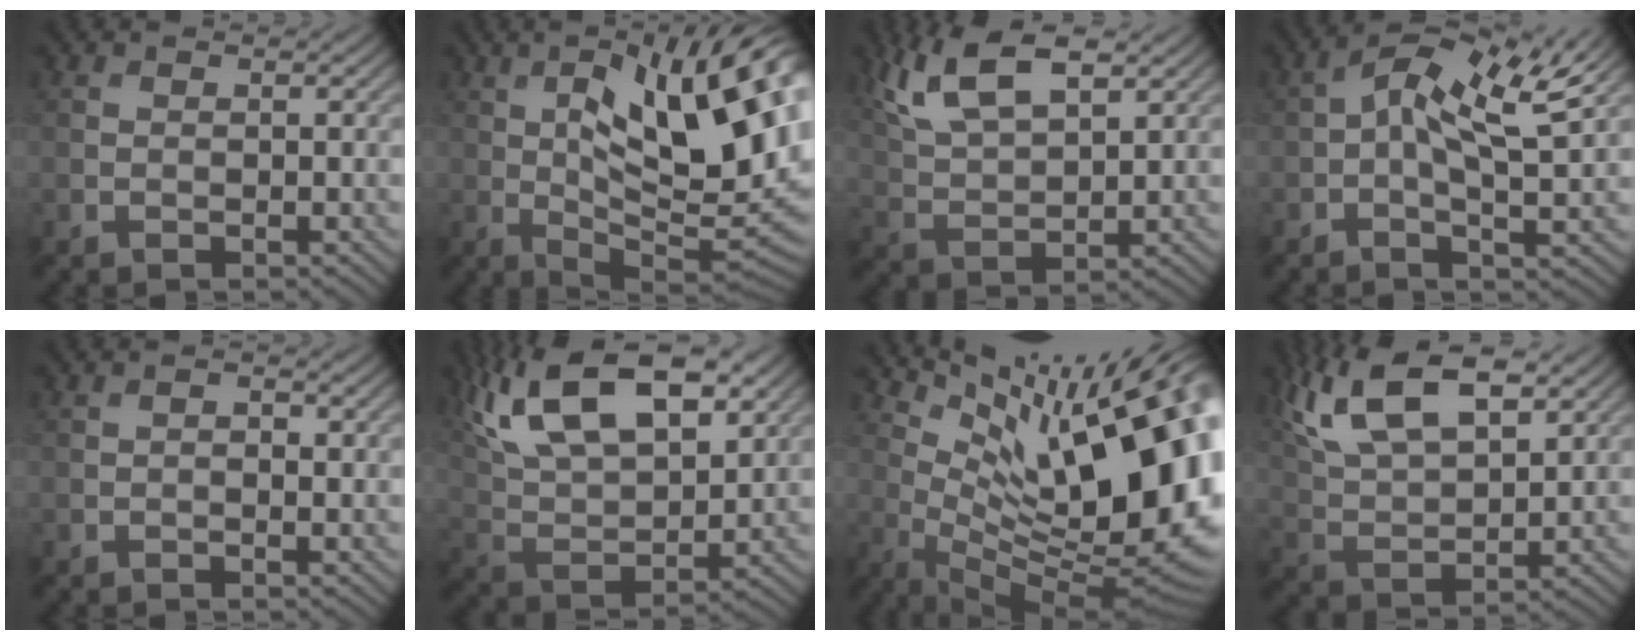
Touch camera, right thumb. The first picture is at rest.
{"total": 18.6, "force": [4.1, 6.9, 16.8], "torque": [-0.250, 0.022, 0.069]}
{"total": 10.1, "force": [5.9, 3.9, 7.2], "torque": [-0.168, 0.010, 0.121]}
{"total": 9.0, "force": [2.2, 3.6, 7.9], "torque": [-0.146, 0.007, 0.032]}
{"total": 1.2, "force": [0.0, 0.5, 1.1], "torque": [-0.014, 0.000, -0.002]}
{"total": 16.1, "force": [8.8, 7.4, 11.2], "torque": [-0.233, 0.019, 0.142]}
{"total": 19.4, "force": [5.8, 7.0, 17.1], "torque": [-0.235, 0.010, 0.109]}
{"total": 13.0, "force": [7.7, 5.4, 9.0], "torque": [-0.202, 0.016, 0.139]}